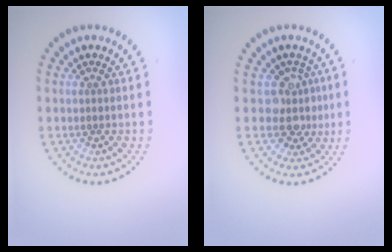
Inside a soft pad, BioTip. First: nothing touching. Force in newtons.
{"total": 2.9, "press": 2.2, "slide": 1.8}